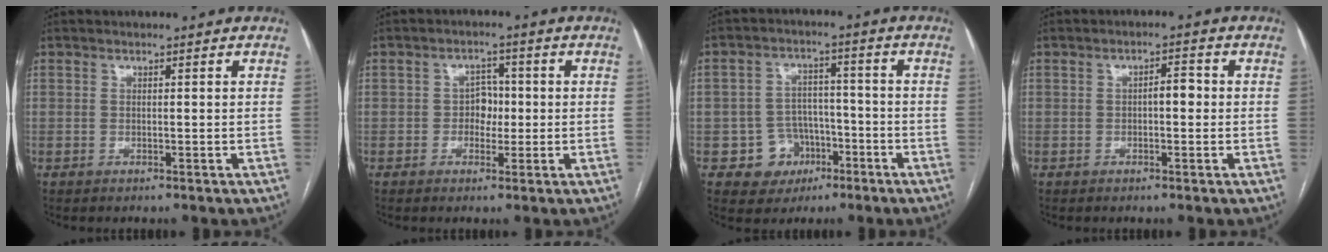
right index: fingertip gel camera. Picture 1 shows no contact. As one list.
[{"total": 3.3, "force": [-0.3, 2.5, 2.1], "torque": [-0.022, 0.010, -0.008]}, {"total": 7.0, "force": [-3.0, 6.2, 1.0], "torque": [-0.003, 0.017, -0.037]}, {"total": 2.7, "force": [-0.1, 1.0, 2.5], "torque": [-0.034, 0.013, -0.003]}]